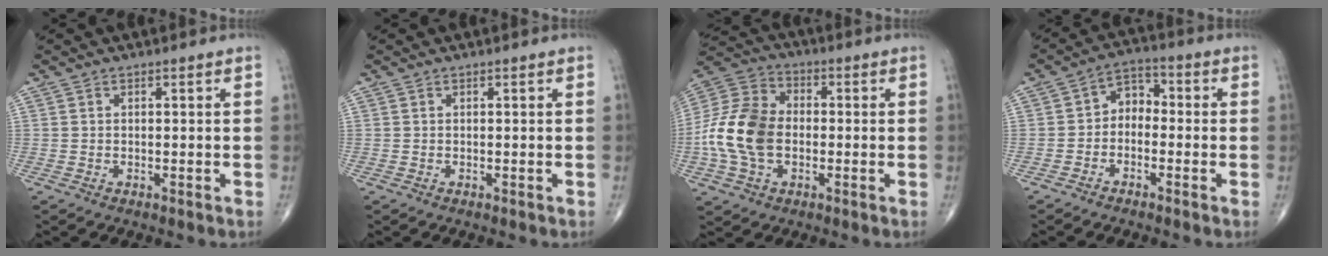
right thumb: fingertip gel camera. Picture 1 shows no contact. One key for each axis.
{"total": 0.0}
{"total": 14.8, "fx": -2.0, "fy": 10.0, "fz": 10.7, "tx": -0.213, "ty": 0.027, "tz": -0.042}
{"total": 5.2, "fx": -1.3, "fy": 3.9, "fz": 3.2, "tx": -0.031, "ty": 0.031, "tz": -0.040}